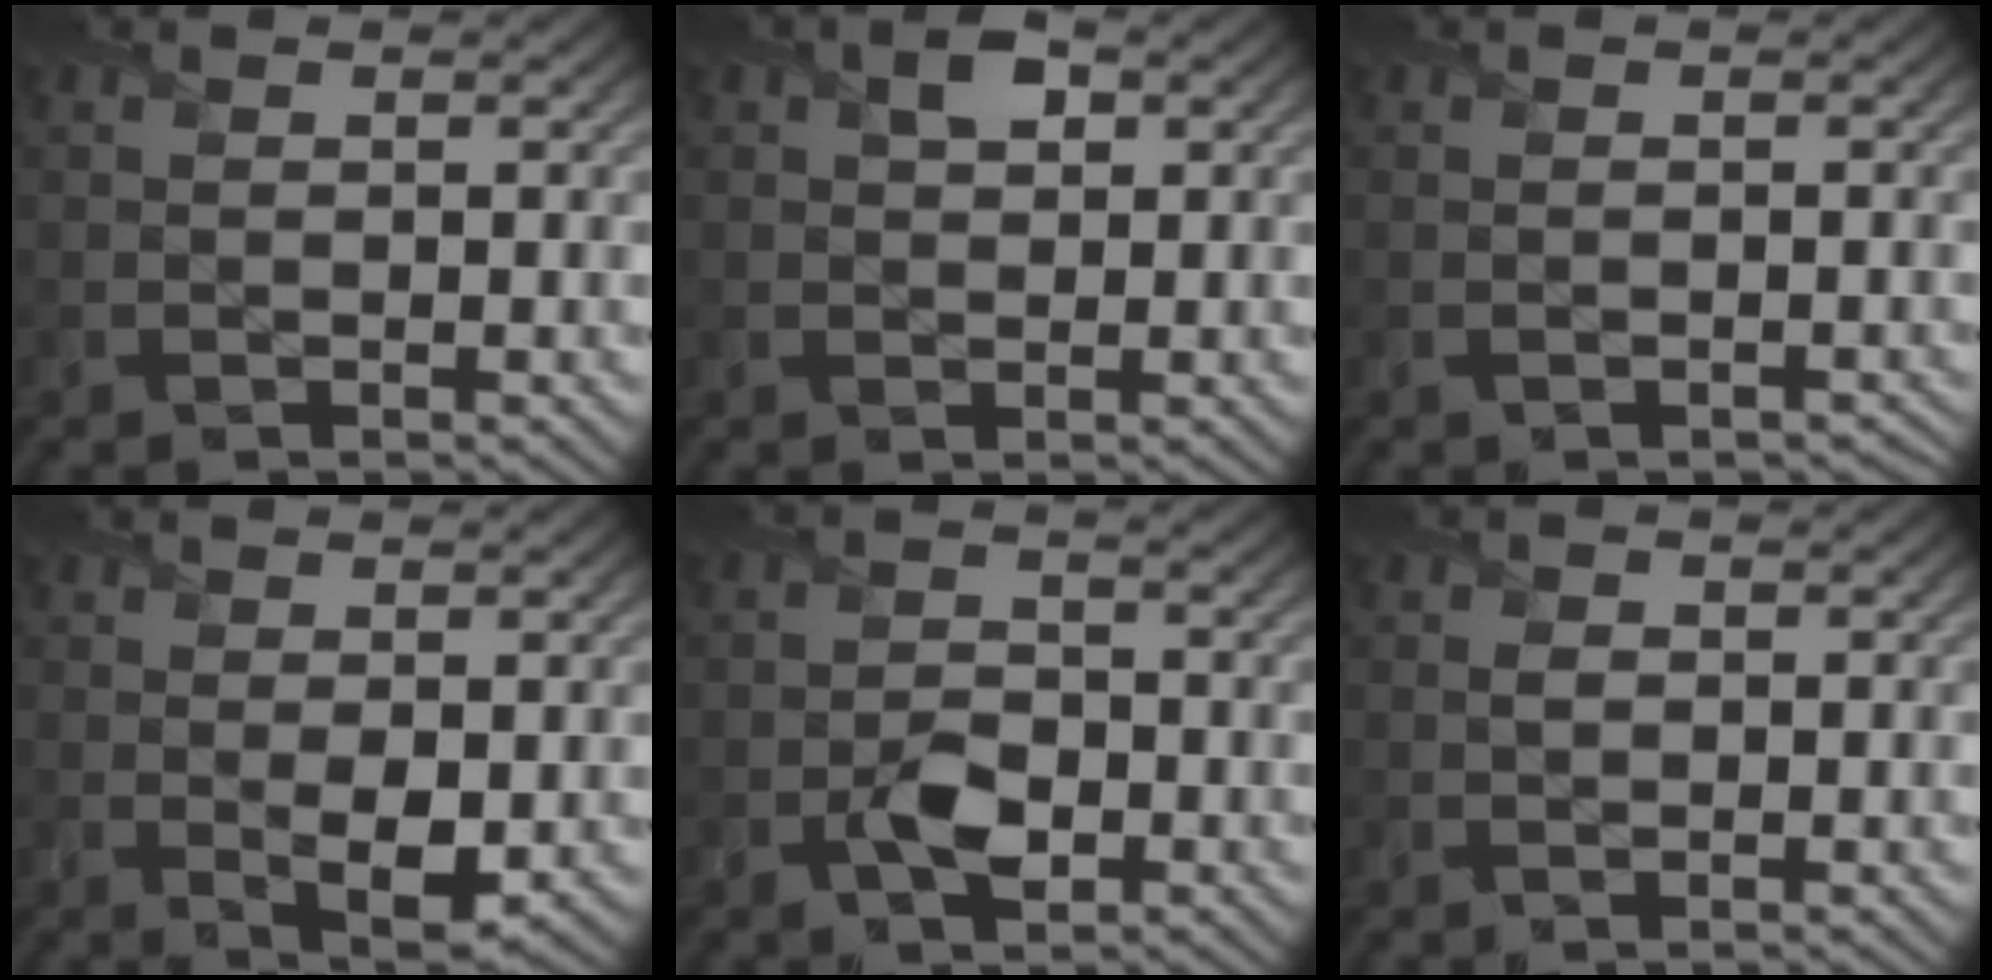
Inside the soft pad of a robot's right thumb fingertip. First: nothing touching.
{"total": 2.9, "force": [1.2, 1.8, 1.9], "torque": [-0.034, 0.006, 0.017]}
{"total": 0.9, "force": [-0.4, 0.7, 0.3], "torque": [-0.002, -0.008, -0.007]}
{"total": 3.1, "force": [0.3, 1.7, 2.6], "torque": [-0.052, -0.013, 0.008]}
{"total": 4.2, "force": [-1.7, 2.8, 2.6], "torque": [-0.048, -0.005, -0.035]}
{"total": 0.9, "force": [0.2, 0.8, 0.4], "torque": [-0.008, -0.003, -0.001]}